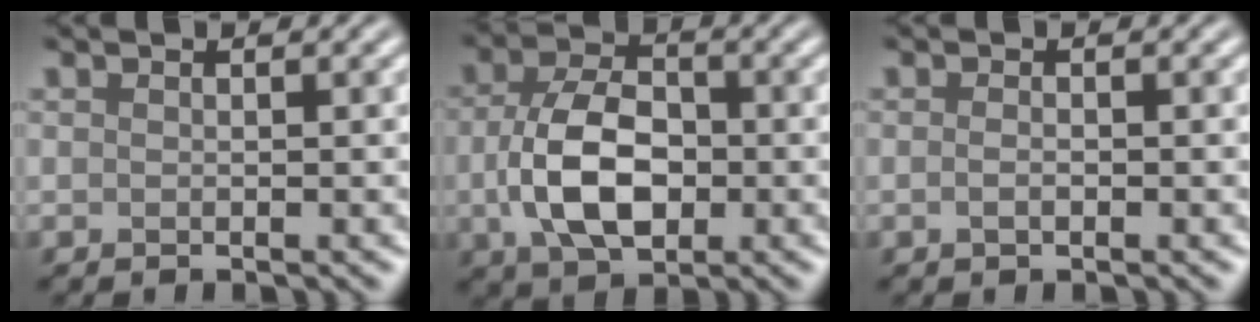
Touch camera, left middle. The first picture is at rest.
{"total": 7.2, "force": [-0.9, 4.4, 5.6], "torque": [-0.116, -0.002, -0.019]}
{"total": 0.8, "force": [-0.3, 0.4, 0.7], "torque": [-0.016, -0.001, -0.007]}